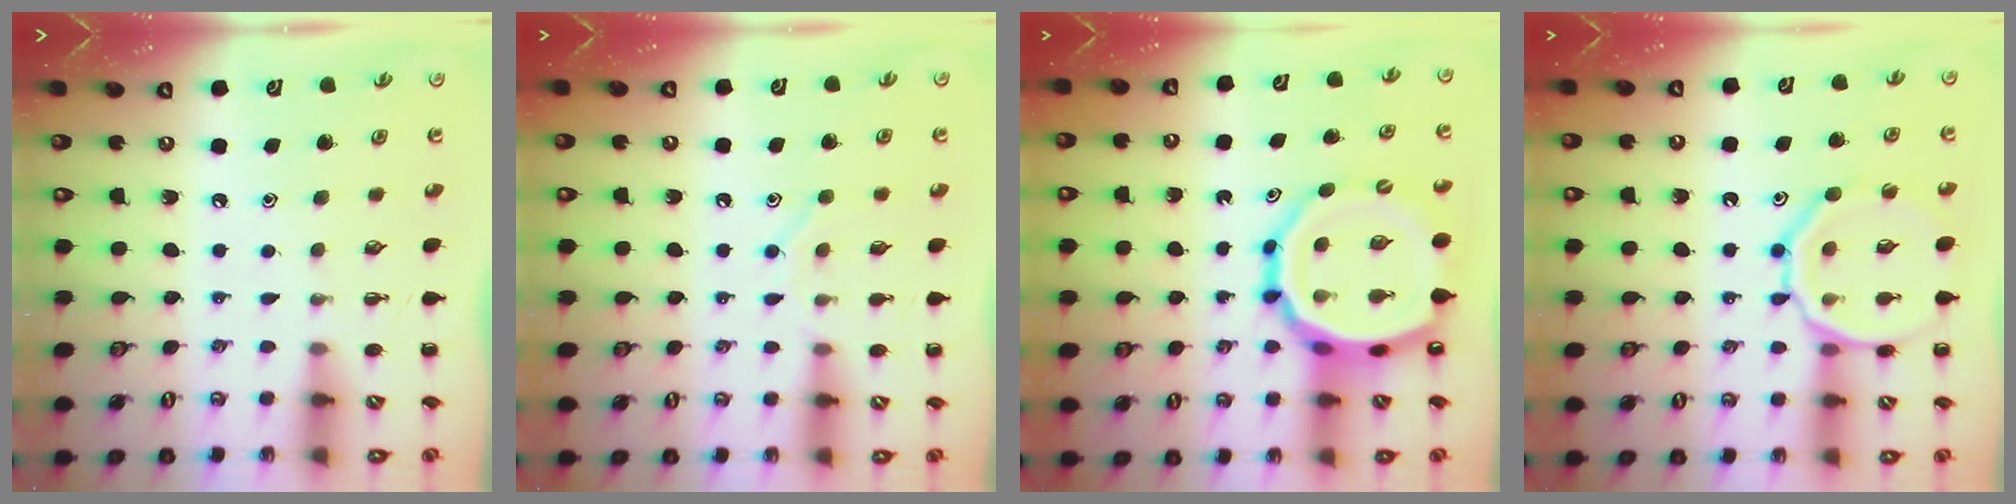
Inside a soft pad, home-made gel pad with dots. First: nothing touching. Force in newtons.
{"total": 7.1, "press": 7.0, "slide": 0.9}
{"total": 18.0, "press": 17.5, "slide": 4.1}
{"total": 14.7, "press": 14.6, "slide": 1.4}